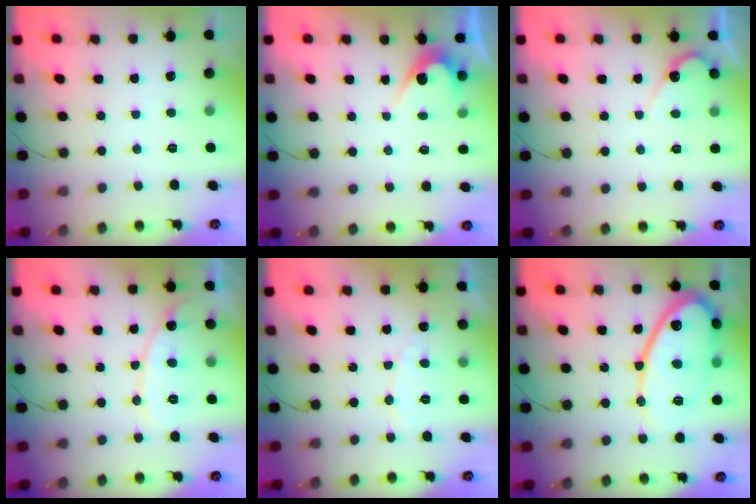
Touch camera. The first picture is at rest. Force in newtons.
{"total": 3.2, "press": 3.2, "slide": 0.3}
{"total": 4.8, "press": 4.7, "slide": 0.2}
{"total": 9.9, "press": 9.9, "slide": 0.8}
{"total": 5.3, "press": 5.3, "slide": 0.2}
{"total": 15.3, "press": 15.2, "slide": 1.1}